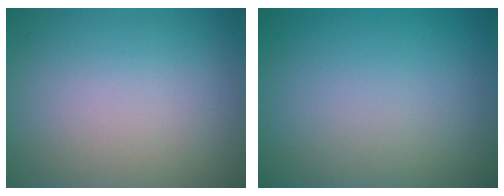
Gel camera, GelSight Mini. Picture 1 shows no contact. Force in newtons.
{"total": 0.0}